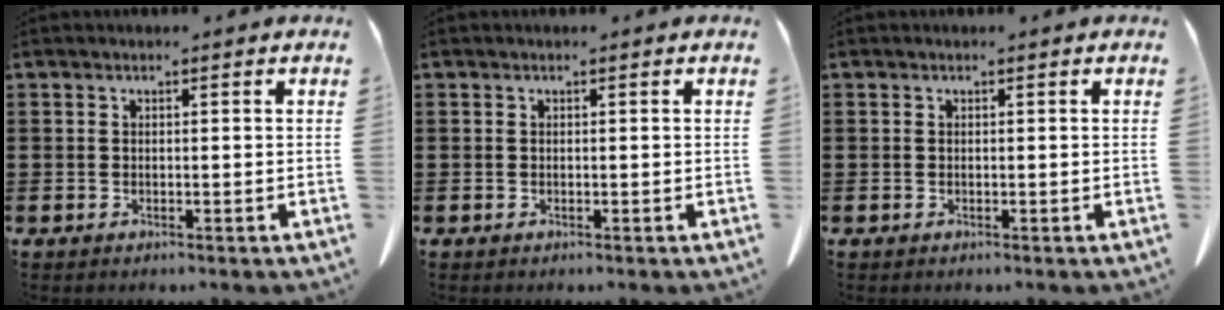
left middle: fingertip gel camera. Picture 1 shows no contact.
{"total": 0.0}
{"total": 0.0}